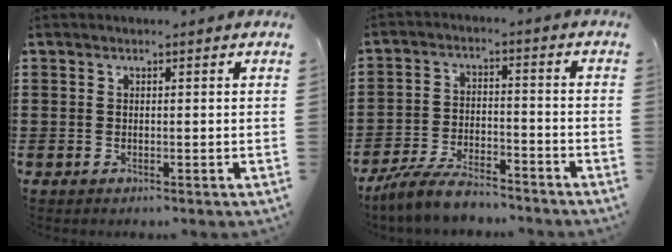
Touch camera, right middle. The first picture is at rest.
{"total": 7.1, "force": [-6.5, 1.4, 2.5], "torque": [-0.053, 0.009, -0.126]}